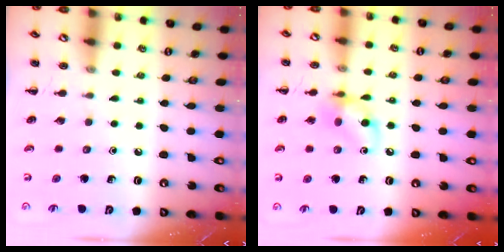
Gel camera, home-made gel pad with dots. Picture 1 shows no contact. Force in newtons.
{"total": 9.5, "press": 9.5, "slide": 0.8}